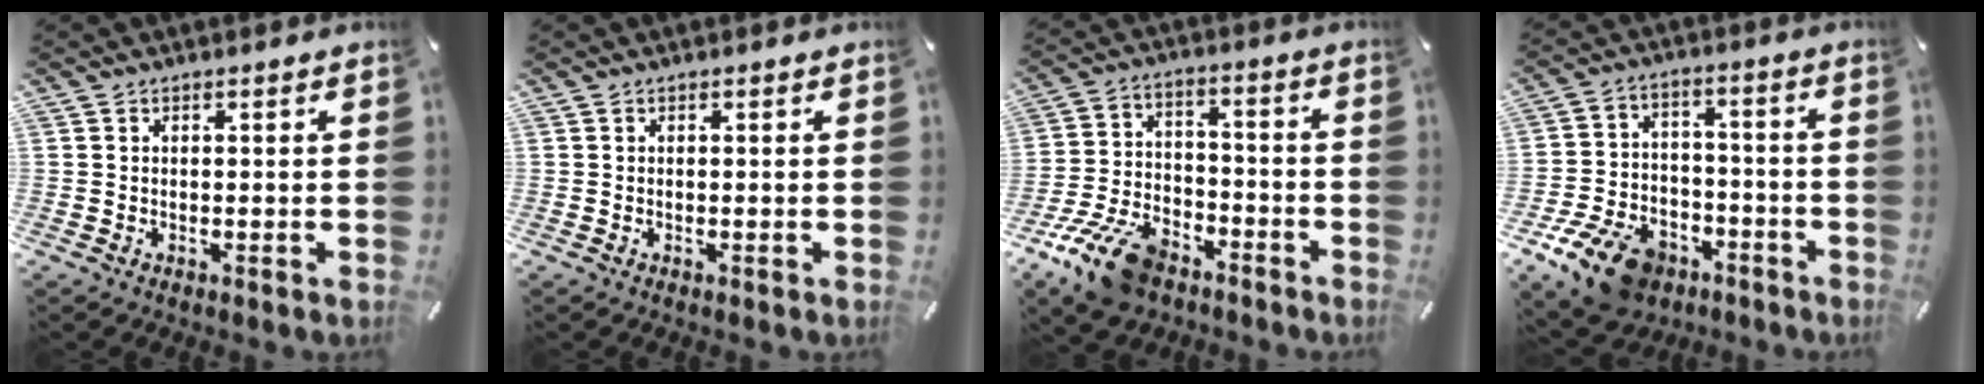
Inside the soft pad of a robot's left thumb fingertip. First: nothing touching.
{"total": 0.0}
{"total": 14.2, "force": [-9.4, 7.5, 7.4], "torque": [-0.138, 0.060, -0.166]}
{"total": 12.6, "force": [-8.3, 7.5, 5.8], "torque": [-0.105, 0.065, -0.148]}